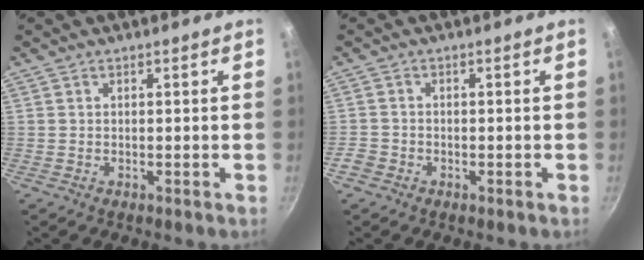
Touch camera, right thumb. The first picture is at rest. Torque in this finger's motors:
{"motor_torque": [0.55, -0.30, 0.10, -0.18, 0.00]}